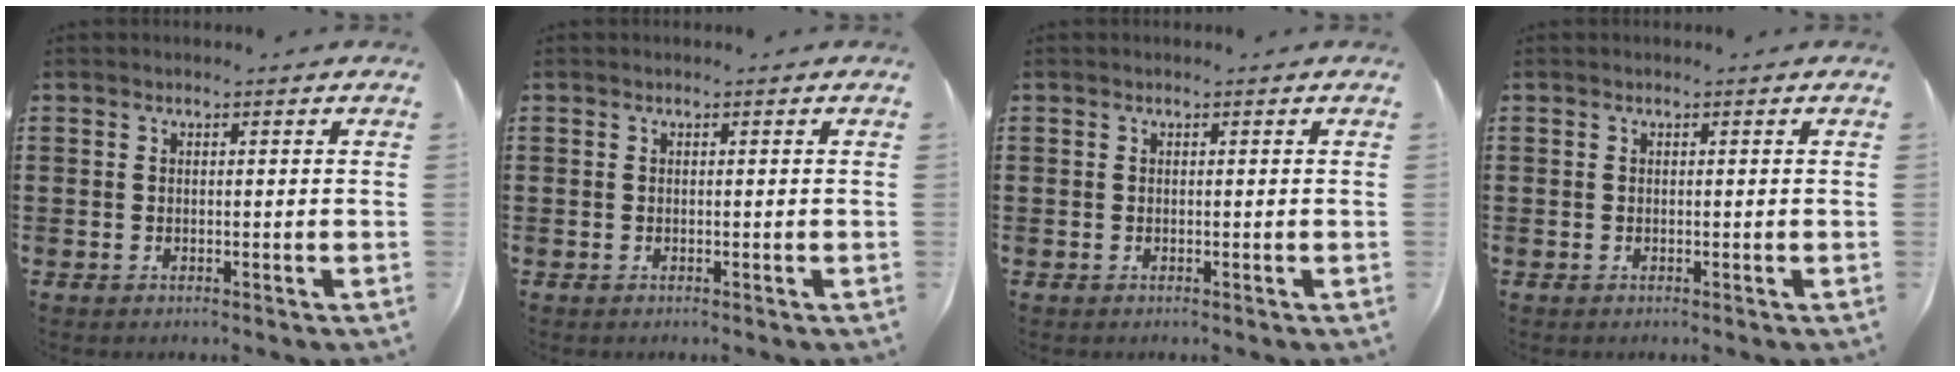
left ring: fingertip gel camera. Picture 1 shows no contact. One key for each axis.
{"total": 0.0}
{"total": 0.0}
{"total": 0.0}